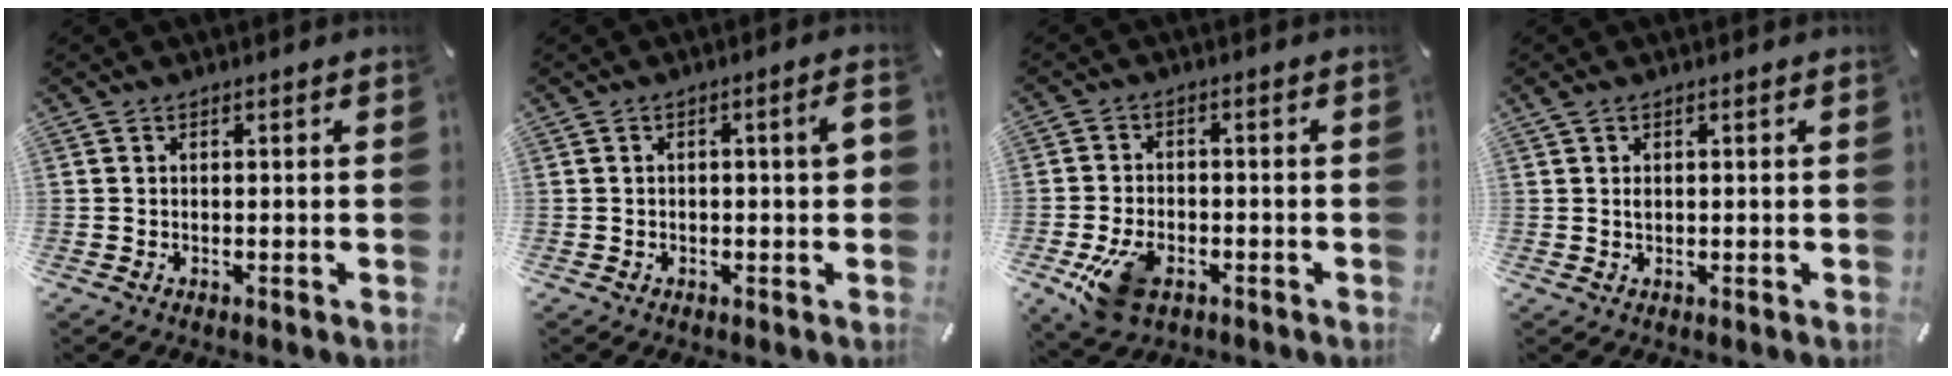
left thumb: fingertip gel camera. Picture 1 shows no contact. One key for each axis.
{"total": 4.6, "fx": 0.2, "fy": 1.5, "fz": 4.3, "tx": -0.059, "ty": 0.005, "tz": -0.002}
{"total": 9.3, "fx": -3.9, "fy": 5.8, "fz": 6.1, "tx": -0.130, "ty": 0.005, "tz": -0.070}
{"total": 1.3, "fx": 0.5, "fy": 0.6, "fz": 1.1, "tx": -0.023, "ty": 0.001, "tz": 0.008}